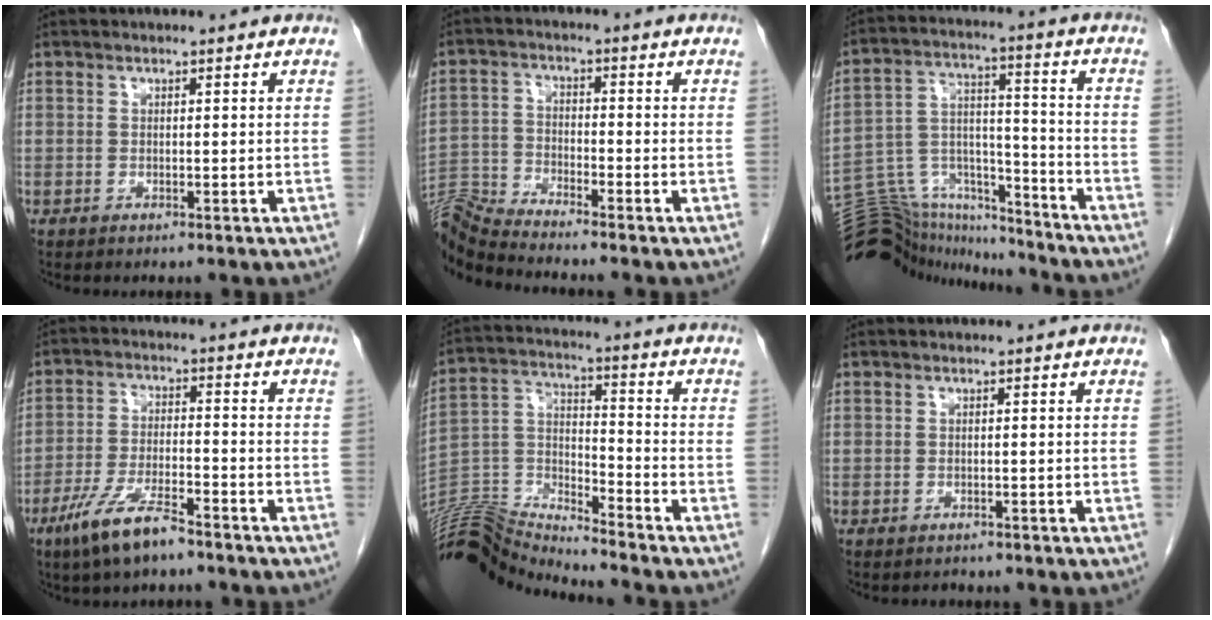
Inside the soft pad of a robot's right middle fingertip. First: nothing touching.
{"total": 8.6, "force": [-8.3, -2.0, 1.3], "torque": [-0.029, -0.007, -0.161]}
{"total": 18.6, "force": [-17.6, 5.2, 2.9], "torque": [-0.076, 0.056, -0.279]}
{"total": 8.5, "force": [-6.0, 1.6, 5.9], "torque": [-0.121, -0.013, -0.111]}
{"total": 12.7, "force": [-12.6, -1.1, 0.9], "torque": [-0.022, 0.045, -0.244]}
{"total": 0.9, "force": [-0.6, 0.5, -0.2], "torque": [-0.008, 0.001, -0.012]}